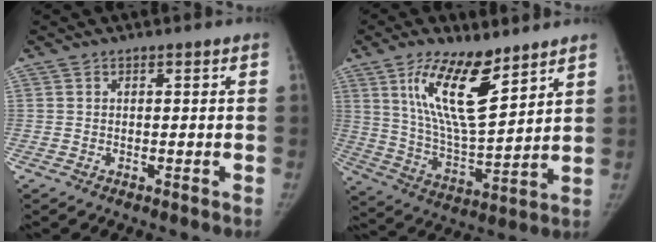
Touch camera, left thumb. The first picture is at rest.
{"total": 16.0, "force": [9.2, 5.4, 11.9], "torque": [-0.191, -0.058, 0.180]}